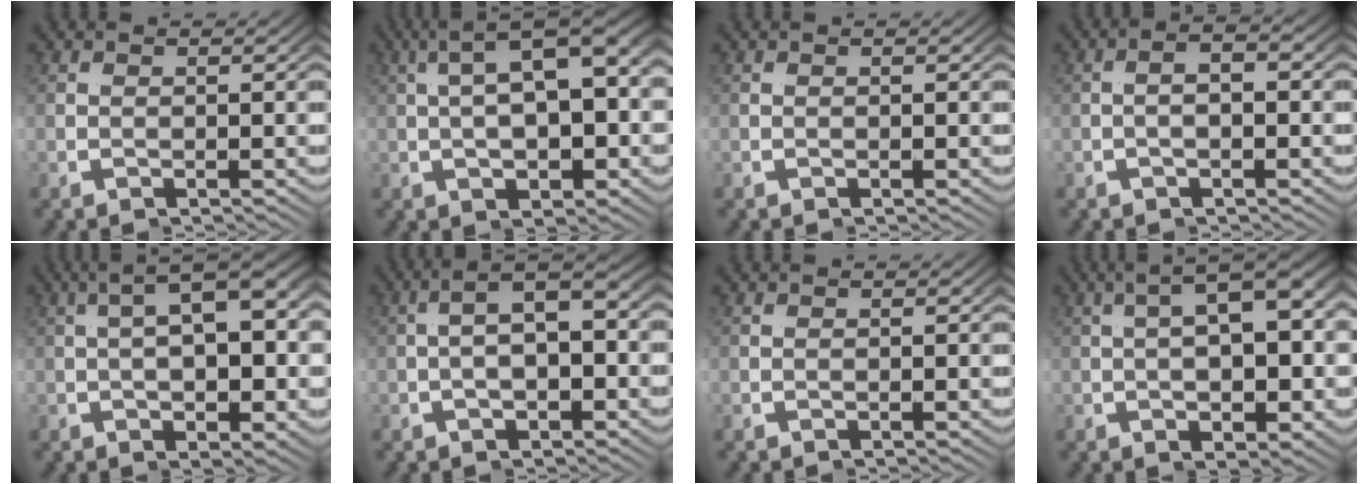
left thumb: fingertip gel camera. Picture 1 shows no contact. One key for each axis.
{"total": 9.0, "fx": 1.5, "fy": 4.1, "fz": 7.9, "tx": -0.090, "ty": 0.045, "tz": 0.000}
{"total": 0.0}
{"total": 1.3, "fx": -0.7, "fy": -0.1, "fz": 1.1, "tx": -0.025, "ty": 0.006, "tz": -0.019}
{"total": 6.3, "fx": 0.9, "fy": 2.2, "fz": 5.8, "tx": -0.073, "ty": 0.036, "tz": -0.004}
{"total": 5.9, "fx": -0.6, "fy": 3.6, "fz": 4.6, "tx": -0.078, "ty": -0.004, "tz": -0.019}
{"total": 0.0}
{"total": 6.2, "fx": 0.8, "fy": 2.0, "fz": 5.9, "tx": -0.071, "ty": 0.038, "tz": -0.005}